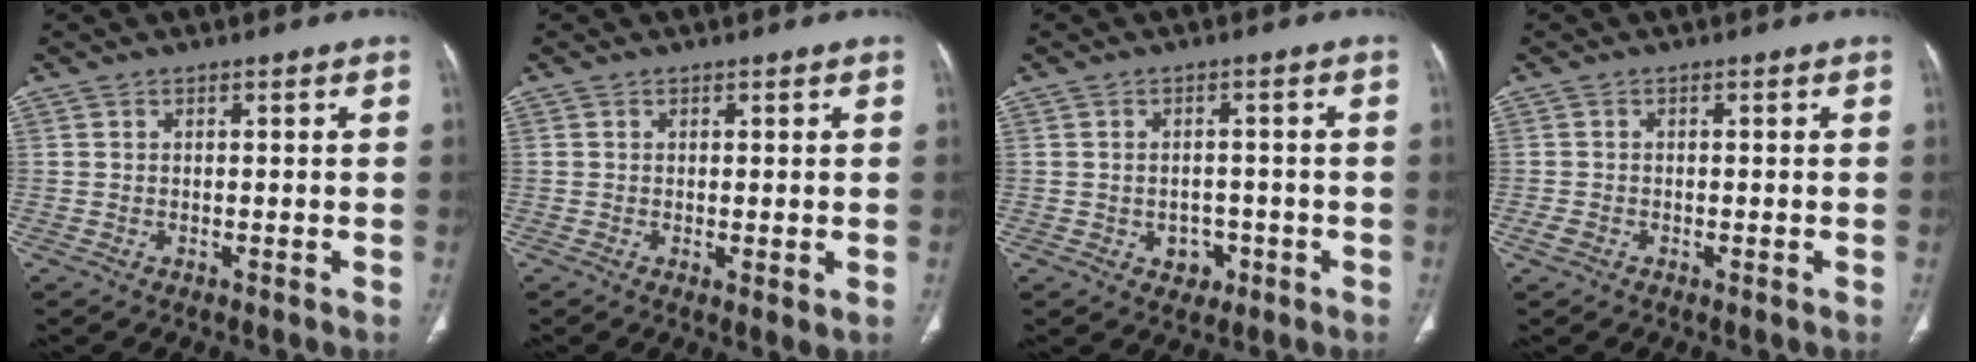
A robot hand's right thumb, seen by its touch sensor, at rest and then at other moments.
{"total": 1.8, "force": [-0.1, 0.5, 1.7], "torque": [-0.033, -0.010, -0.001]}
{"total": 3.7, "force": [-1.4, 3.0, 1.7], "torque": [-0.004, 0.011, -0.013]}
{"total": 1.5, "force": [-0.7, 1.1, 0.8], "torque": [-0.018, 0.002, -0.014]}